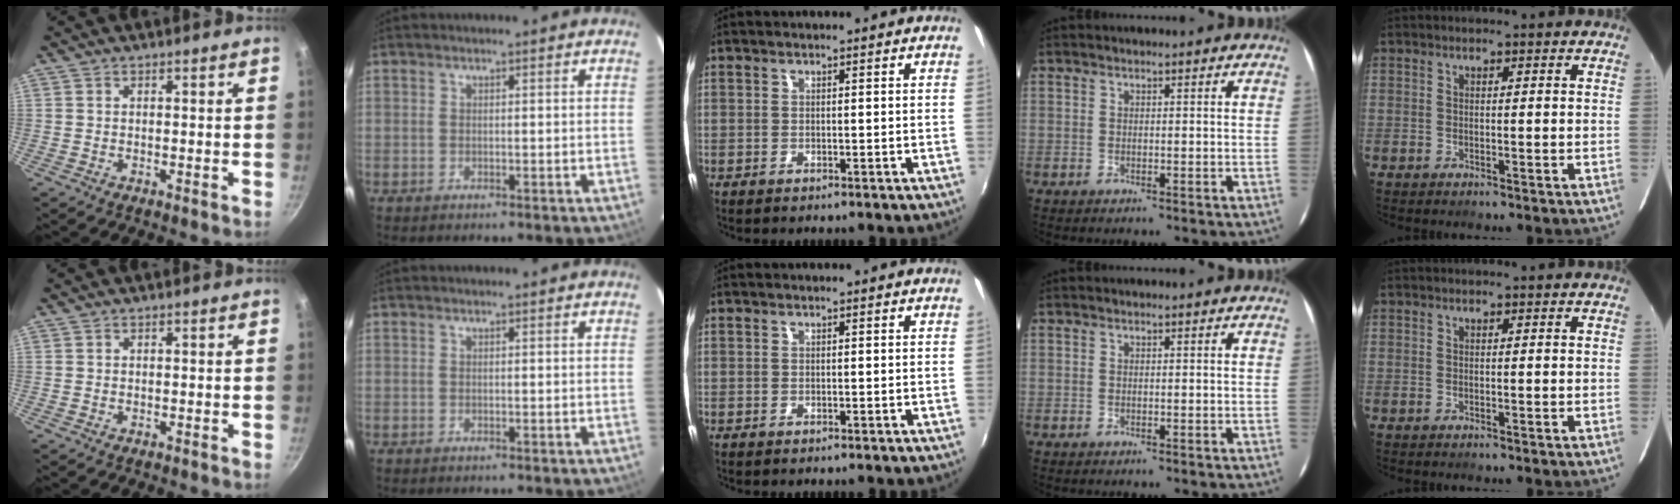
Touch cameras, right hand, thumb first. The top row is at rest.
{}